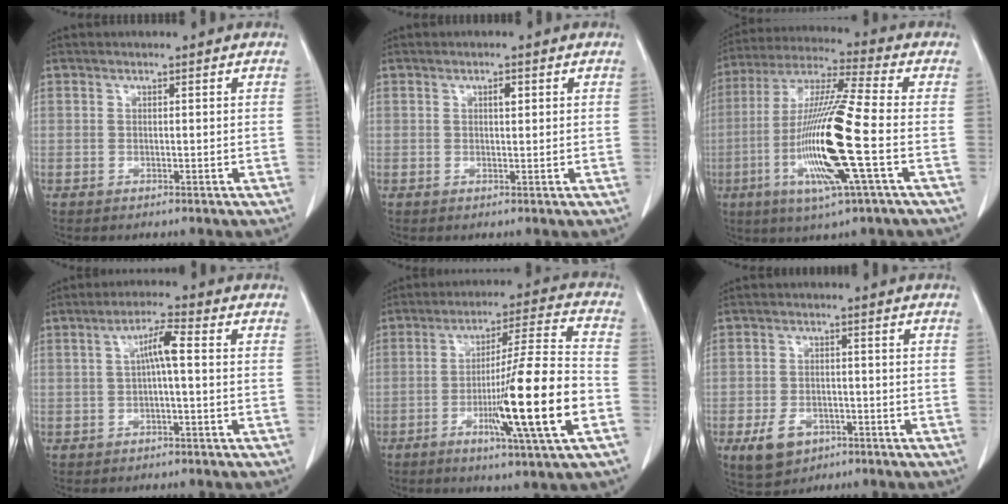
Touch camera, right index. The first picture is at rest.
{"total": 1.2, "force": [0.5, 0.5, 1.0], "torque": [-0.016, 0.002, 0.006]}
{"total": 17.2, "force": [-4.1, 0.1, 16.7], "torque": [-0.341, -0.013, -0.086]}
{"total": 4.4, "force": [0.4, 0.3, 4.4], "torque": [-0.080, 0.015, 0.006]}
{"total": 16.7, "force": [-5.2, -0.5, 15.9], "torque": [-0.261, -0.009, -0.086]}
{"total": 5.8, "force": [-2.9, 4.0, 2.9], "torque": [-0.054, 0.001, -0.040]}